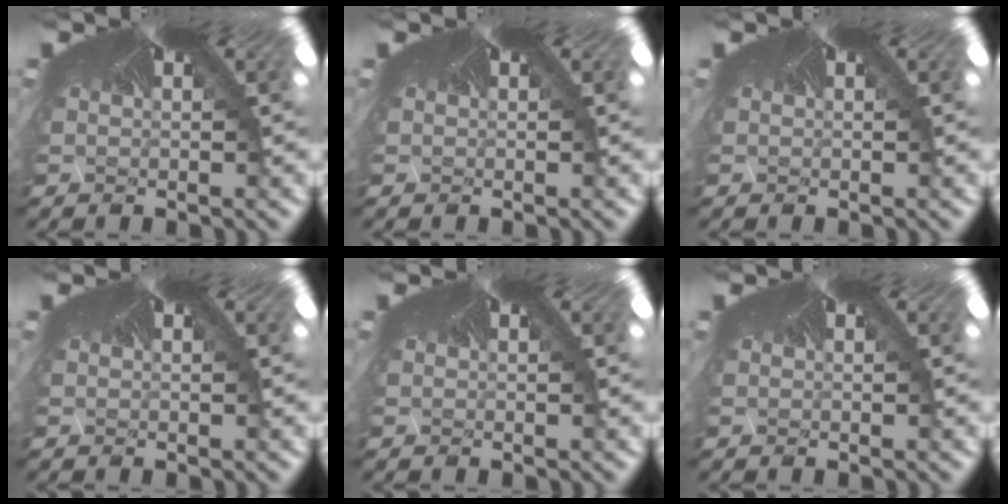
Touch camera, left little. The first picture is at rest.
{"total": 0.0}
{"total": 0.0}
{"total": 0.0}
{"total": 0.0}
{"total": 0.0}